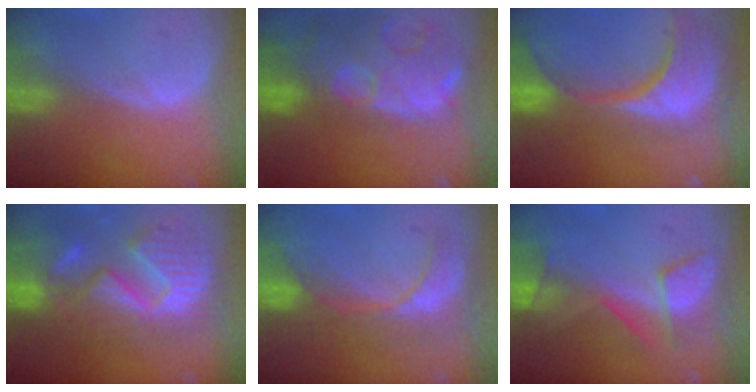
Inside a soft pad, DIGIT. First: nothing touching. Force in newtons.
{"total": 14.9, "press": 11.9, "slide": 9.0}
{"total": 15.4, "press": 12.1, "slide": 9.5}
{"total": 12.9, "press": 12.8, "slide": 1.4}
{"total": 9.0, "press": 7.7, "slide": 4.5}
{"total": 8.0, "press": 7.4, "slide": 2.9}